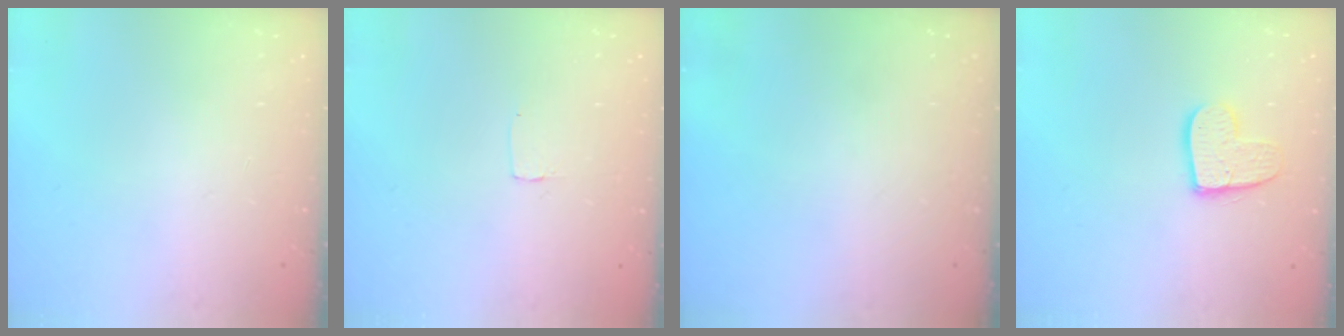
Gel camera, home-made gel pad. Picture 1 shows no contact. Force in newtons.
{"total": 2.6, "press": 2.6, "slide": 0.2}
{"total": 0.0}
{"total": 11.6, "press": 11.6, "slide": 1.0}